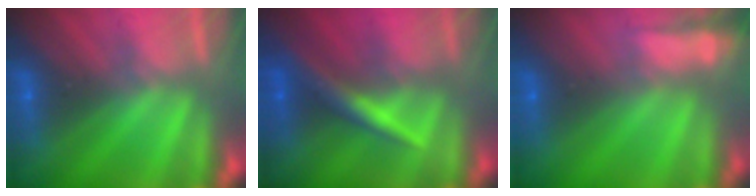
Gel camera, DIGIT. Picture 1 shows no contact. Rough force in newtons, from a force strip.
{"total": 2.4}
{"total": 7.3}